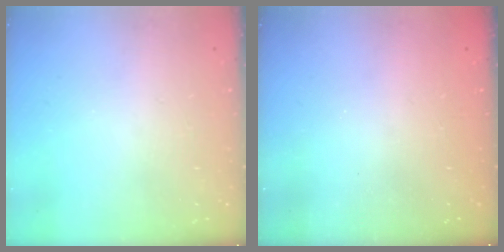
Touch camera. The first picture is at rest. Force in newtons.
{"total": 2.3, "press": 2.2, "slide": 0.8}